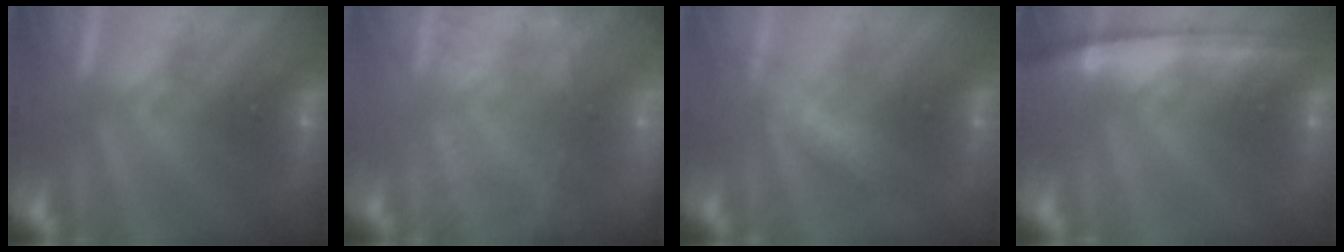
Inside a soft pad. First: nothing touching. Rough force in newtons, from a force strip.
{"total": 11.8}
{"total": 2.5}
{"total": 1.3}